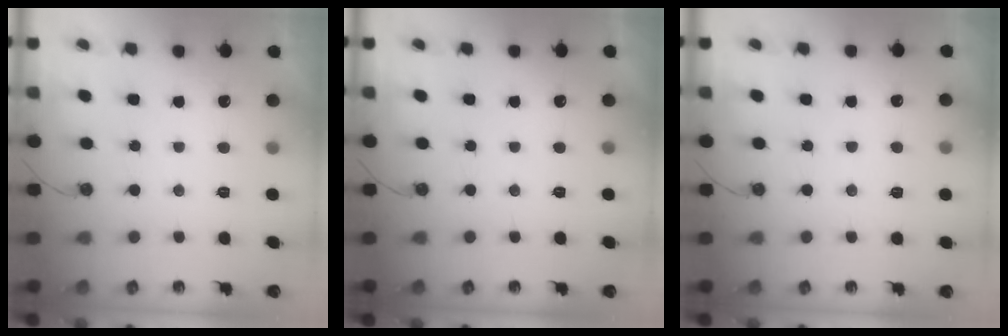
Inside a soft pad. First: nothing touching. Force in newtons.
{"total": 0.0}
{"total": 3.8, "press": 3.8, "slide": 0.6}